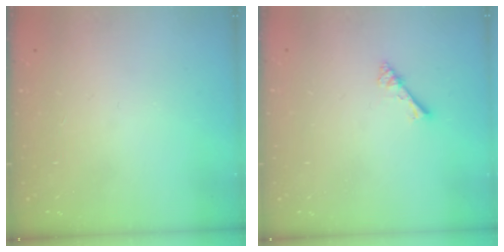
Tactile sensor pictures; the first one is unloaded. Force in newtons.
{"total": 2.7, "press": 2.7, "slide": 0.2}